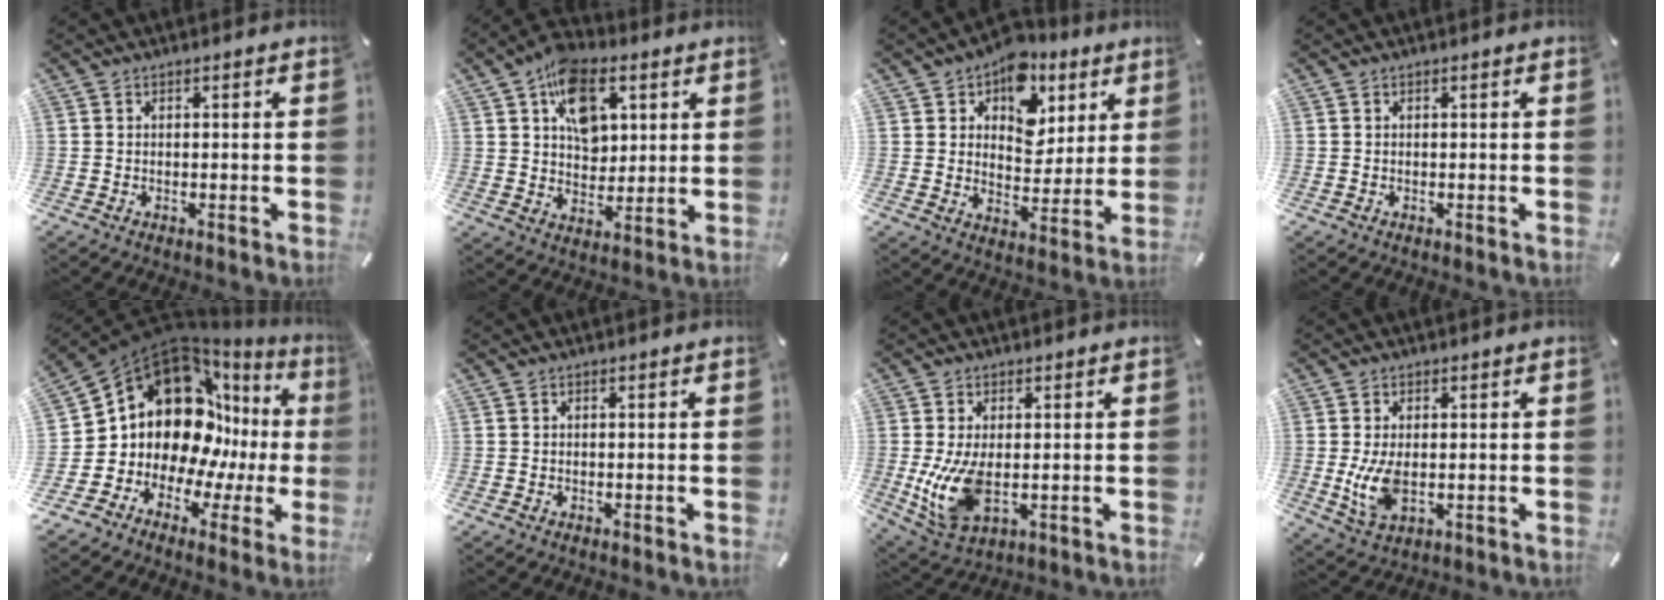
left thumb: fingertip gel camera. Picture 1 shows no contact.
{"total": 12.8, "force": [5.2, 9.0, 7.5], "torque": [-0.115, -0.008, 0.096]}
{"total": 11.6, "force": [6.4, 8.5, 4.7], "torque": [-0.066, -0.045, 0.113]}
{"total": 0.0}
{"total": 16.5, "force": [4.8, 13.2, 8.8], "torque": [-0.159, -0.072, 0.090]}
{"total": 0.0}
{"total": 10.2, "force": [-0.4, 5.9, 8.3], "torque": [-0.192, -0.018, -0.005]}
{"total": 7.2, "force": [-0.2, 4.1, 5.9], "torque": [-0.130, -0.004, -0.006]}